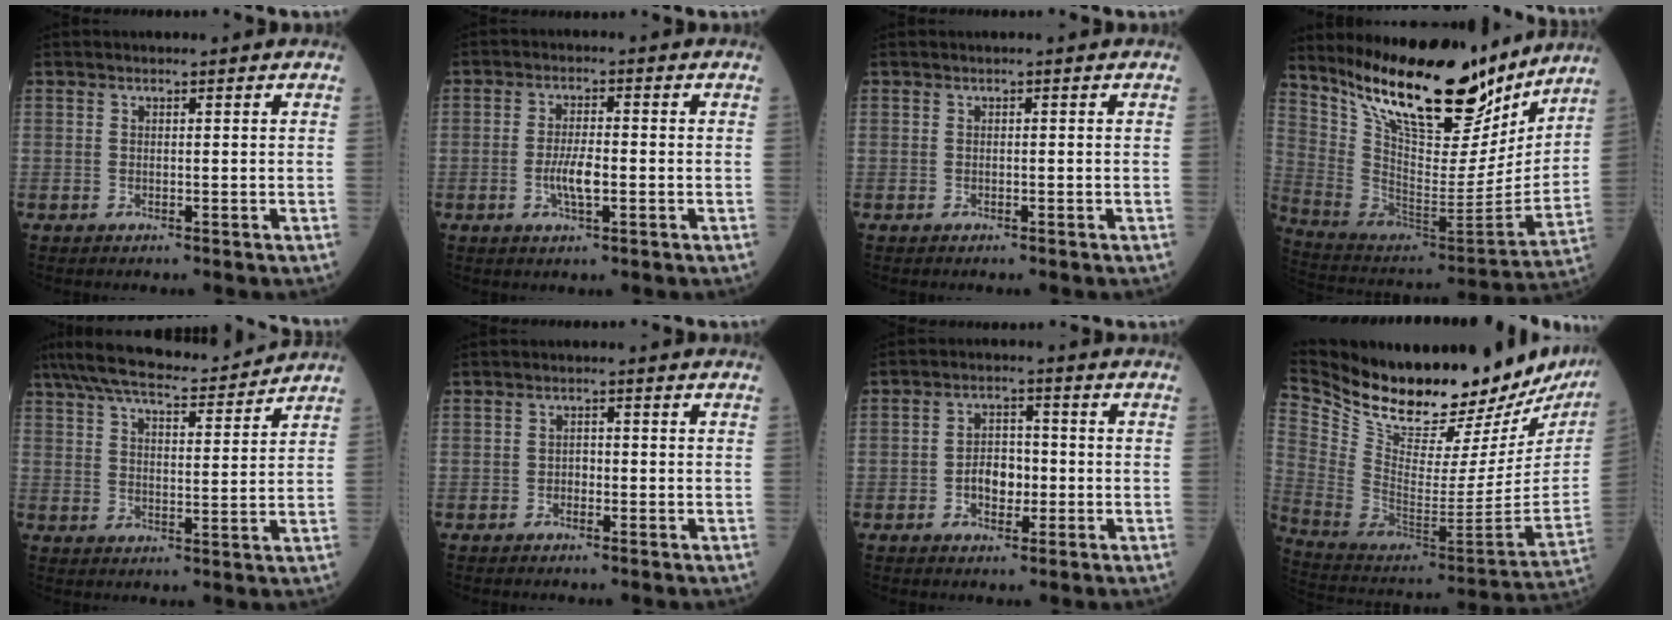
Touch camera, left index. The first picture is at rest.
{"total": 4.4, "force": [-1.3, 1.0, 4.0], "torque": [-0.082, -0.005, -0.024]}
{"total": 0.0}
{"total": 24.9, "force": [19.6, 7.0, 13.6], "torque": [-0.229, -0.035, 0.321]}
{"total": 15.3, "force": [13.8, 1.7, 6.4], "torque": [-0.118, 0.018, 0.213]}
{"total": 1.2, "force": [-0.7, 0.8, 0.6], "torque": [-0.004, 0.001, -0.015]}
{"total": 4.9, "force": [-1.4, 3.0, 3.6], "torque": [-0.064, 0.008, -0.026]}
{"total": 33.4, "force": [27.6, 7.4, 17.1], "torque": [-0.314, -0.091, 0.402]}